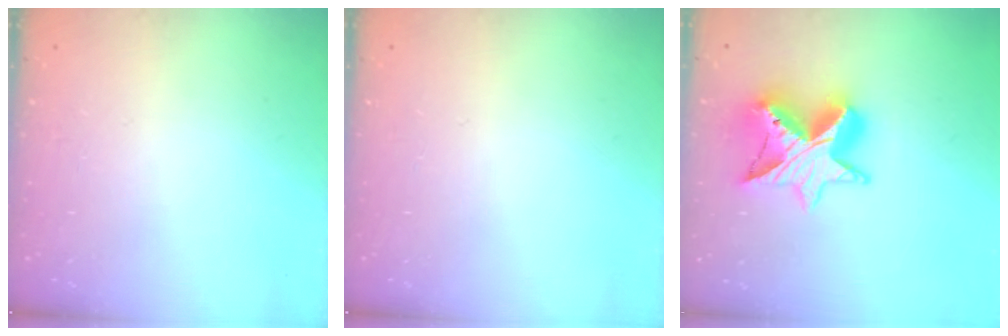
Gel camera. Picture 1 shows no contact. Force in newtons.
{"total": 0.0}
{"total": 13.3, "press": 13.2, "slide": 0.9}